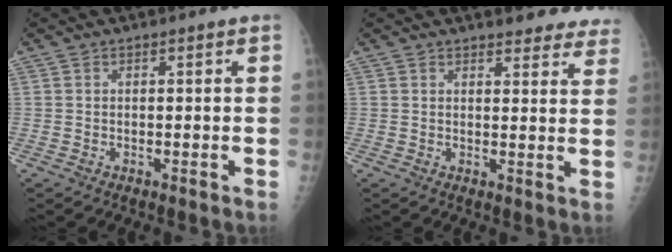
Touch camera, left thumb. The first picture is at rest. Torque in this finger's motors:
{"motor_torque": [-0.04, -0.02, 0.25, -0.18, 0.03]}